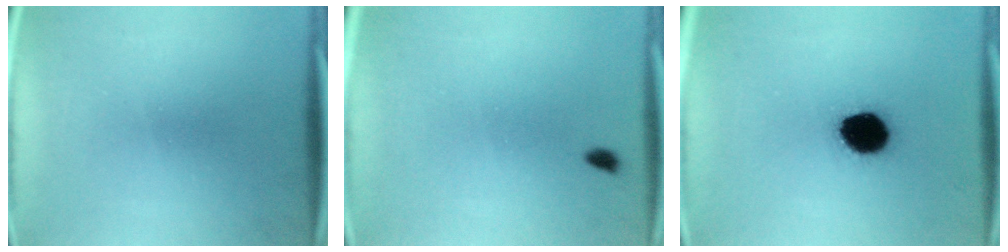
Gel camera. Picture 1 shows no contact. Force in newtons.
{"total": 0.7}
{"total": 11.8}